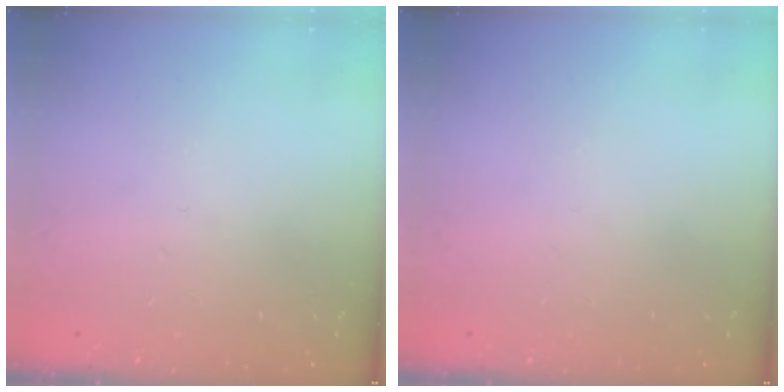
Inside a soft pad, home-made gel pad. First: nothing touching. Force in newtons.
{"total": 0.0}